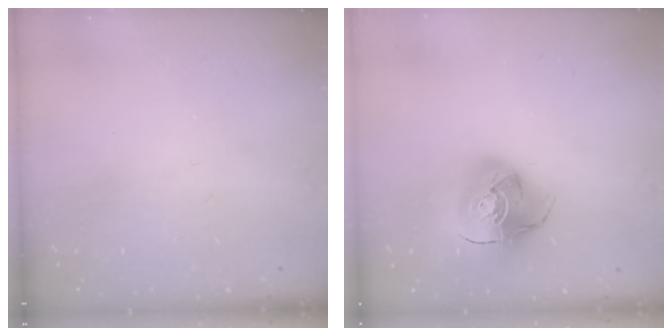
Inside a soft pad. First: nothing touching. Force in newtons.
{"total": 12.2, "press": 12.1, "slide": 1.6}